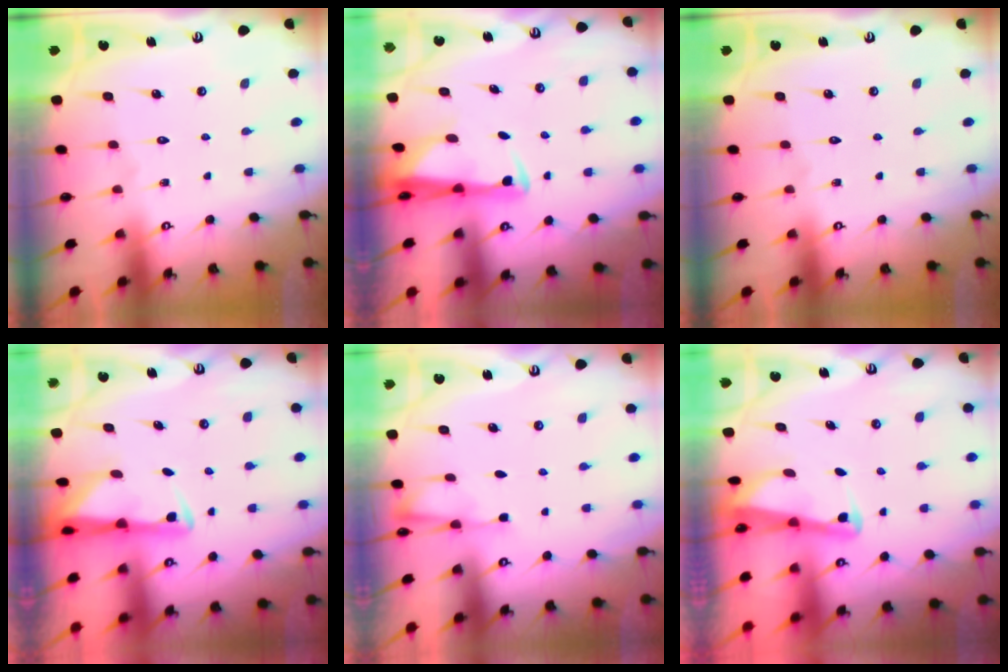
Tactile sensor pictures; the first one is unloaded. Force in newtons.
{"total": 2.8, "press": 2.7, "slide": 0.9}
{"total": 0.0}
{"total": 3.0, "press": 2.9, "slide": 0.6}
{"total": 2.3, "press": 2.2, "slide": 0.4}
{"total": 3.0, "press": 3.0, "slide": 0.3}